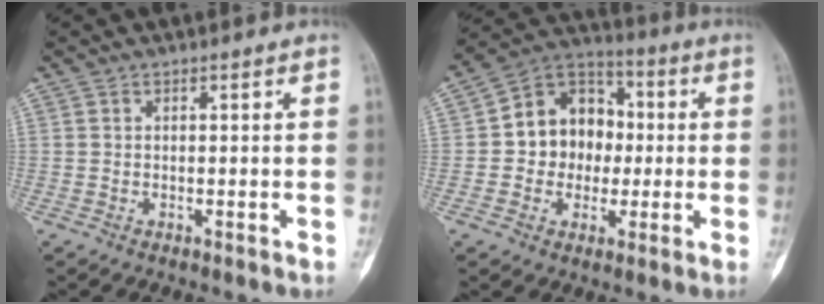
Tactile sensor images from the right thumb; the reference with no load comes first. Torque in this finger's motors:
{"motor_torque": [-0.37, 1.05, 0.22, -0.10, -0.05]}